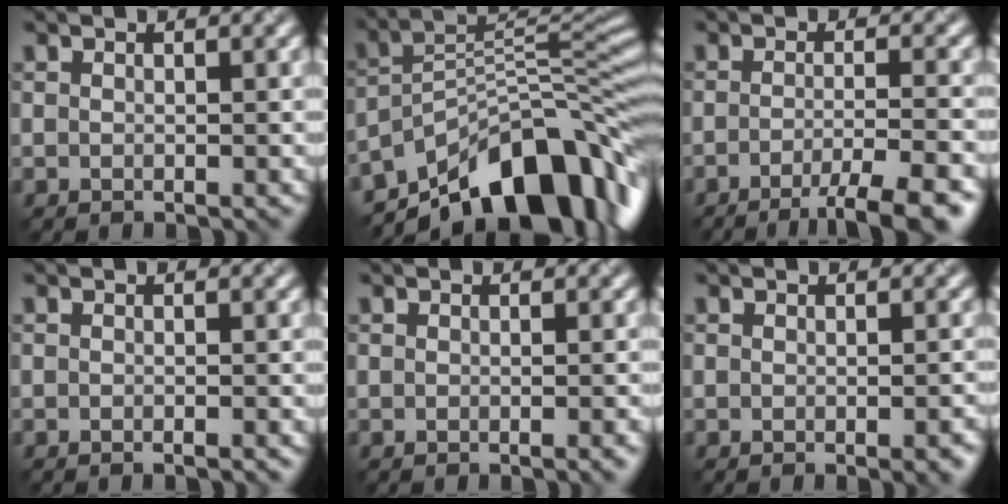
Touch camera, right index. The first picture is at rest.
{"total": 13.2, "force": [-8.4, 5.1, 8.8], "torque": [-0.134, 0.023, -0.150]}
{"total": 6.2, "force": [-3.7, 1.2, 4.8], "torque": [-0.060, 0.003, -0.056]}
{"total": 0.8, "force": [-0.5, 0.1, 0.6], "torque": [-0.004, -0.002, -0.009]}
{"total": 1.2, "force": [-0.5, 0.3, 1.1], "torque": [-0.010, -0.002, -0.008]}
{"total": 2.2, "force": [-0.9, 0.5, 1.9], "torque": [-0.019, -0.001, -0.011]}